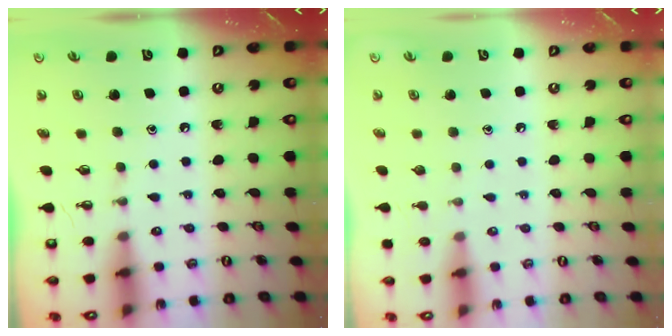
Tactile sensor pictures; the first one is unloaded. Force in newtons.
{"total": 0.0}